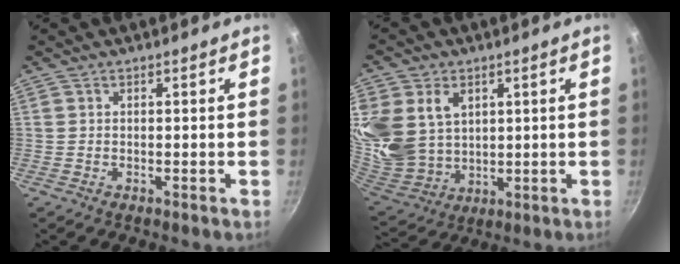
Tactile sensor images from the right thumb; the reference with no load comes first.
{"total": 19.5, "force": [6.0, 14.9, 11.0], "torque": [-0.248, -0.014, 0.134]}